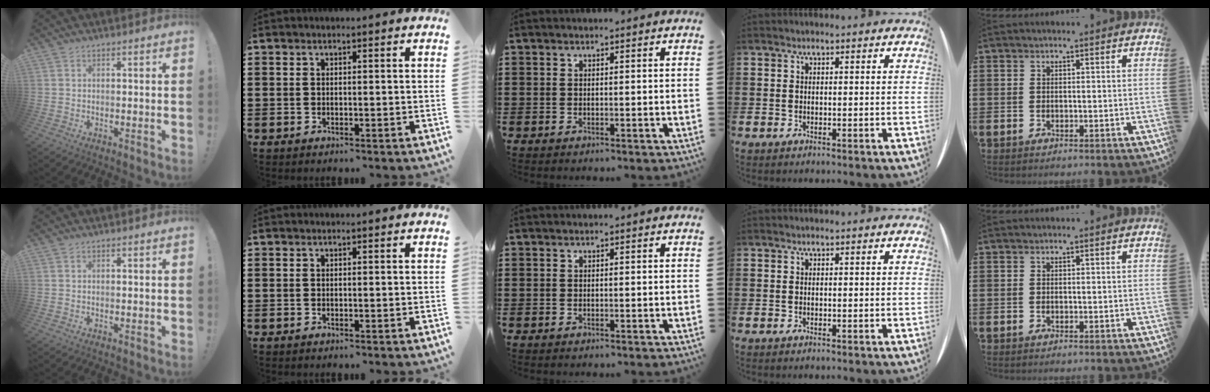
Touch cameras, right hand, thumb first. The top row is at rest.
{}